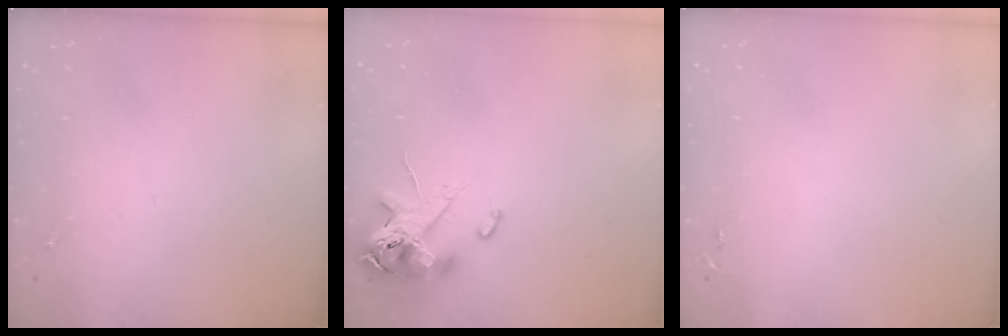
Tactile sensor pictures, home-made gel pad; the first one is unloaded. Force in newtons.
{"total": 12.9, "press": 12.7, "slide": 2.2}
{"total": 2.6, "press": 2.6, "slide": 0.3}